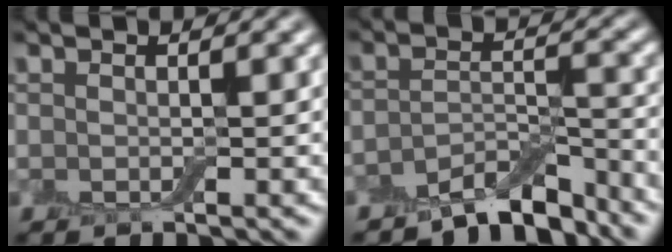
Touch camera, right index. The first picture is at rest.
{"total": 5.4, "force": [-4.7, 1.5, 2.1], "torque": [-0.030, 0.000, -0.085]}